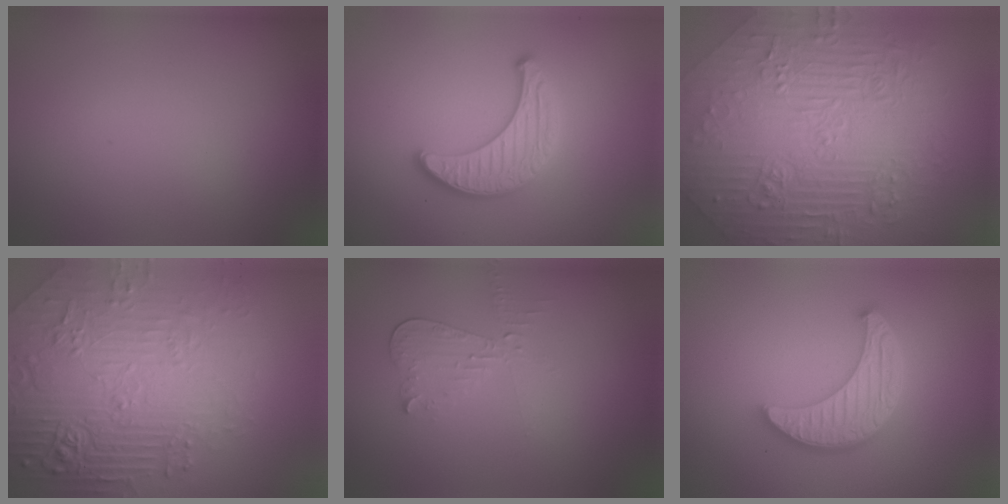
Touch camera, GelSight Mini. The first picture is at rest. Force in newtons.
{"total": 3.3, "press": 3.2, "slide": 0.4}
{"total": 11.1, "press": 7.5, "slide": 8.1}
{"total": 9.0, "press": 6.1, "slide": 6.6}
{"total": 2.1, "press": 2.0, "slide": 0.5}
{"total": 4.9, "press": 3.9, "slide": 2.9}